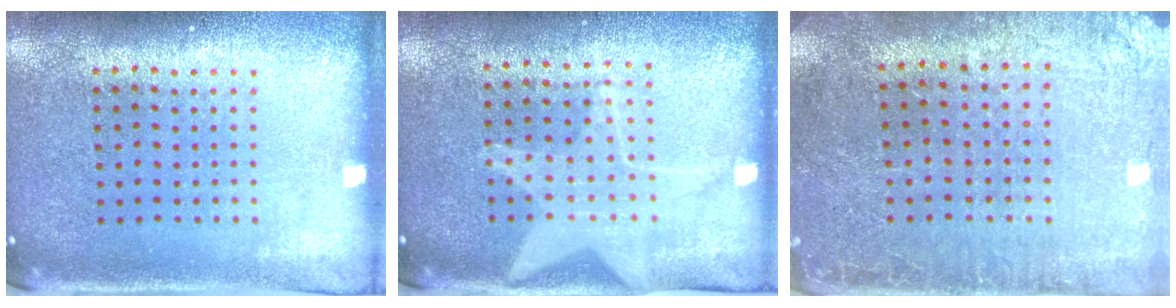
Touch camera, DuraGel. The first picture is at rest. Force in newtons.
{"total": 1.6, "press": 1.5, "slide": 0.6}
{"total": 0.7, "press": 0.7, "slide": 0.2}